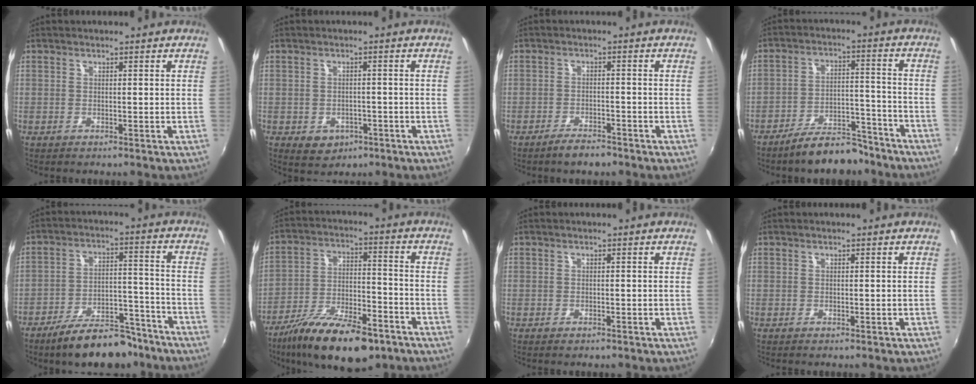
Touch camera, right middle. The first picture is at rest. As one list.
[{"total": 5.2, "force": [-2.5, 3.9, 2.3], "torque": [-0.053, -0.007, -0.024]}, {"total": 3.9, "force": [-3.3, 1.1, 1.9], "torque": [-0.049, 0.000, -0.055]}, {"total": 10.7, "force": [-9.1, 3.6, 4.3], "torque": [-0.078, 0.028, -0.126]}, {"total": 15.2, "force": [-12.2, 5.5, 7.1], "torque": [-0.126, 0.020, -0.172]}, {"total": 18.7, "force": [-12.9, 6.4, 11.9], "torque": [-0.218, -0.029, -0.208]}, {"total": 0.7, "force": [-0.5, 0.2, 0.3], "torque": [-0.007, -0.002, -0.010]}, {"total": 0.0}]